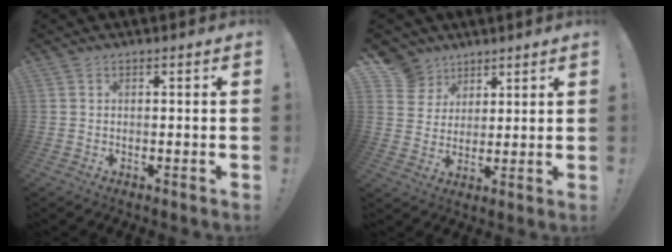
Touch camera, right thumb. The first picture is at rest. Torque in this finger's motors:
{"motor_torque": [-0.93, 0.98, 0.21, 0.99, 0.00]}